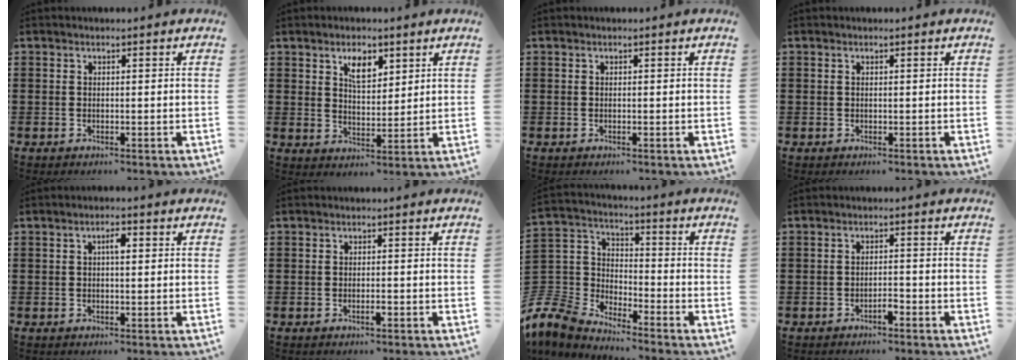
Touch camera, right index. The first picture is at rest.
{"total": 4.5, "force": [2.7, 2.1, 2.9], "torque": [-0.048, 0.002, 0.045]}
{"total": 0.0}
{"total": 0.0}
{"total": 2.0, "force": [0.4, 0.6, 1.8], "torque": [-0.029, 0.004, 0.002]}
{"total": 1.1, "force": [-0.7, 0.2, 0.9], "torque": [-0.018, -0.003, -0.011]}
{"total": 6.5, "force": [-5.8, 2.9, 0.7], "torque": [-0.073, -0.014, -0.129]}
{"total": 1.7, "force": [-1.3, 0.4, 1.1], "torque": [-0.023, 0.001, -0.024]}